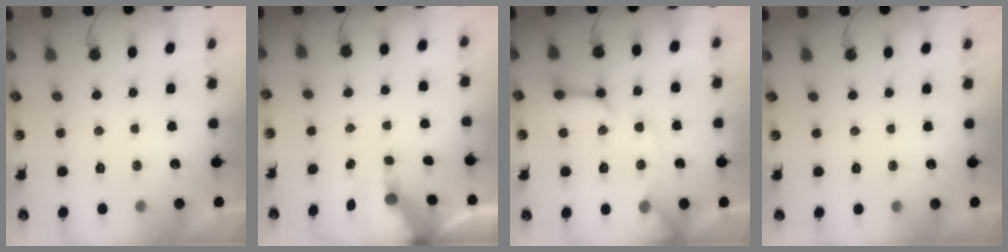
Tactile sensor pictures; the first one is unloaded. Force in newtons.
{"total": 7.7, "press": 7.7, "slide": 0.7}
{"total": 14.7, "press": 14.7, "slide": 1.6}
{"total": 0.0}